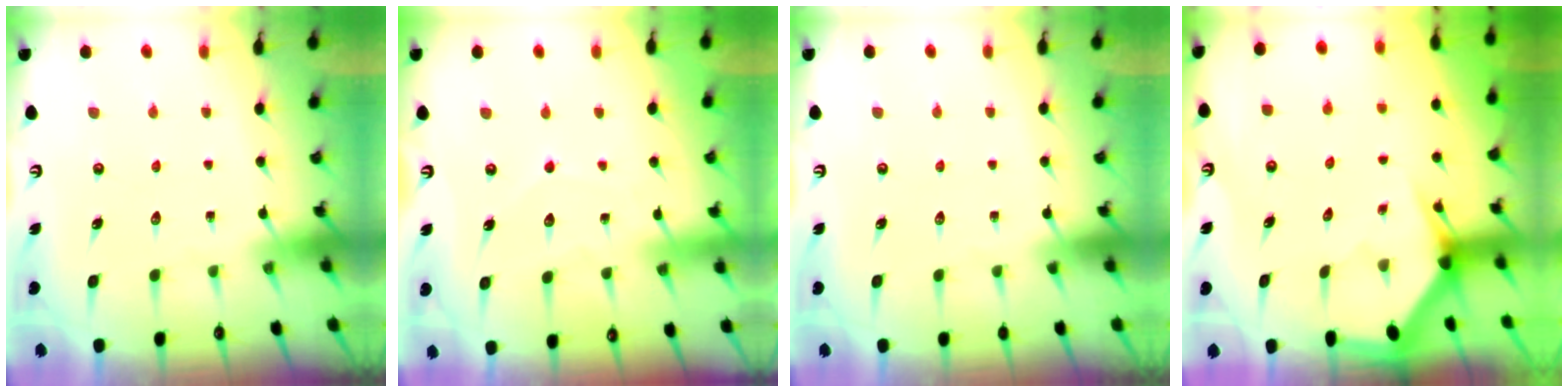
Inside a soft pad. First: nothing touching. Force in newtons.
{"total": 3.0, "press": 3.0, "slide": 0.3}
{"total": 0.0}
{"total": 2.9, "press": 2.9, "slide": 0.1}